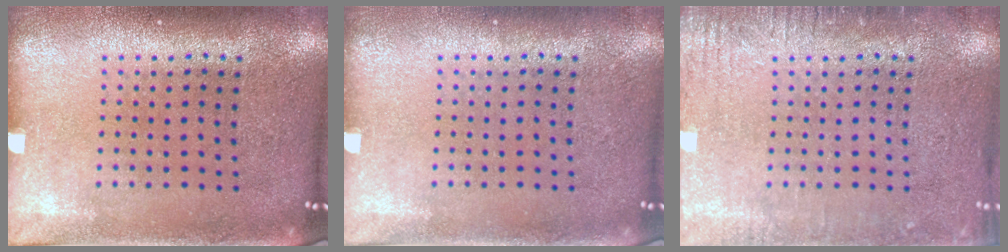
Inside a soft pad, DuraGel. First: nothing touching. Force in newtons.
{"total": 0.0}
{"total": 2.5, "press": 2.5, "slide": 0.3}